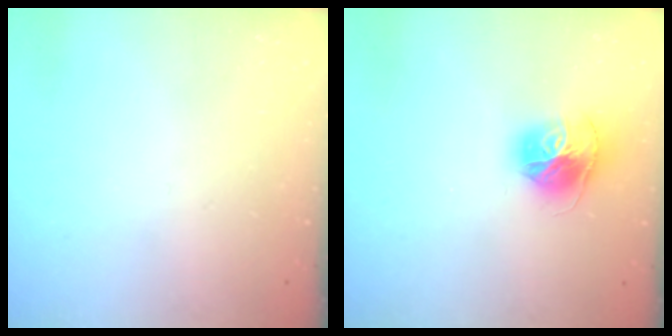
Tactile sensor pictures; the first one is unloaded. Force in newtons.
{"total": 14.8, "press": 14.7, "slide": 1.6}